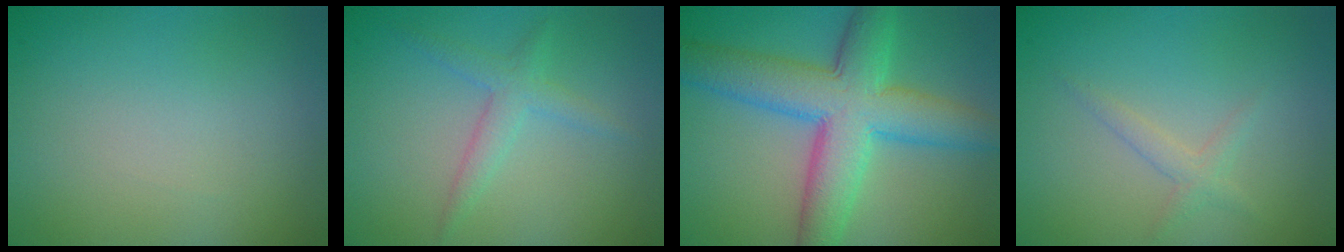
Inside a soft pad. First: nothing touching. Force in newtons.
{"total": 2.0, "press": 2.0, "slide": 0.1}
{"total": 8.9, "press": 8.9, "slide": 0.1}
{"total": 1.4, "press": 1.4, "slide": 0.1}